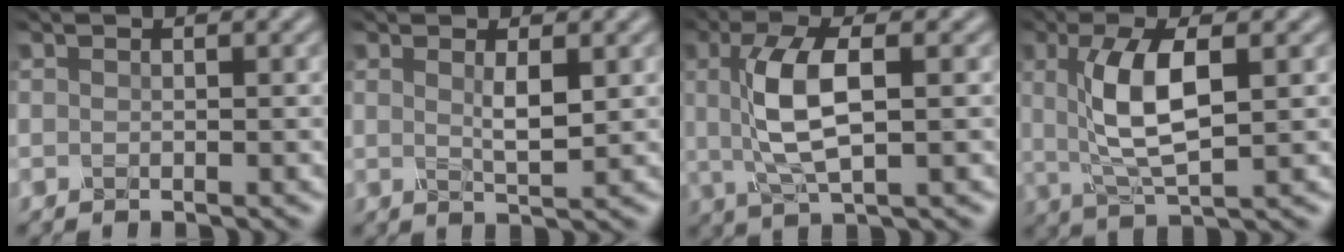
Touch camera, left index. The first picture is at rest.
{"total": 2.1, "force": [0.7, 0.4, 1.9], "torque": [-0.037, -0.004, 0.016]}
{"total": 6.0, "force": [0.8, 2.0, 5.6], "torque": [-0.116, 0.004, 0.014]}
{"total": 6.6, "force": [1.0, 2.3, 6.1], "torque": [-0.121, 0.001, 0.021]}